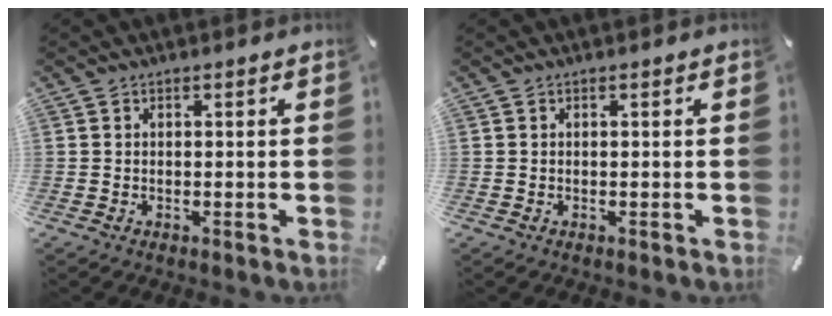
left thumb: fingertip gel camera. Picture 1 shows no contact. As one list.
[{"total": 0.0}]